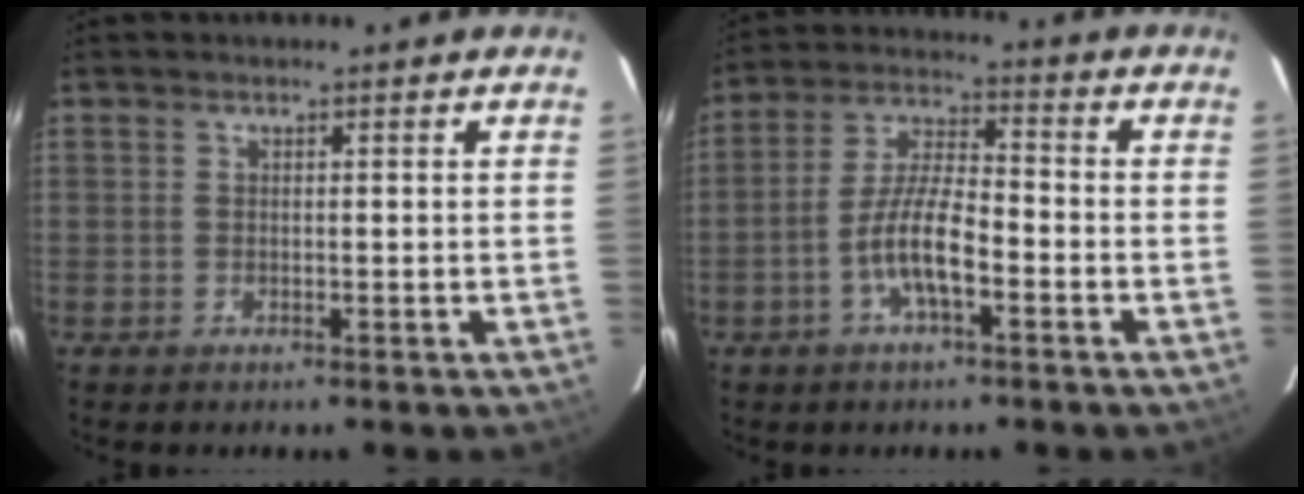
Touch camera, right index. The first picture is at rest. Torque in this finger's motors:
{"motor_torque": [1.02, -0.87, 0.66, 0.18]}